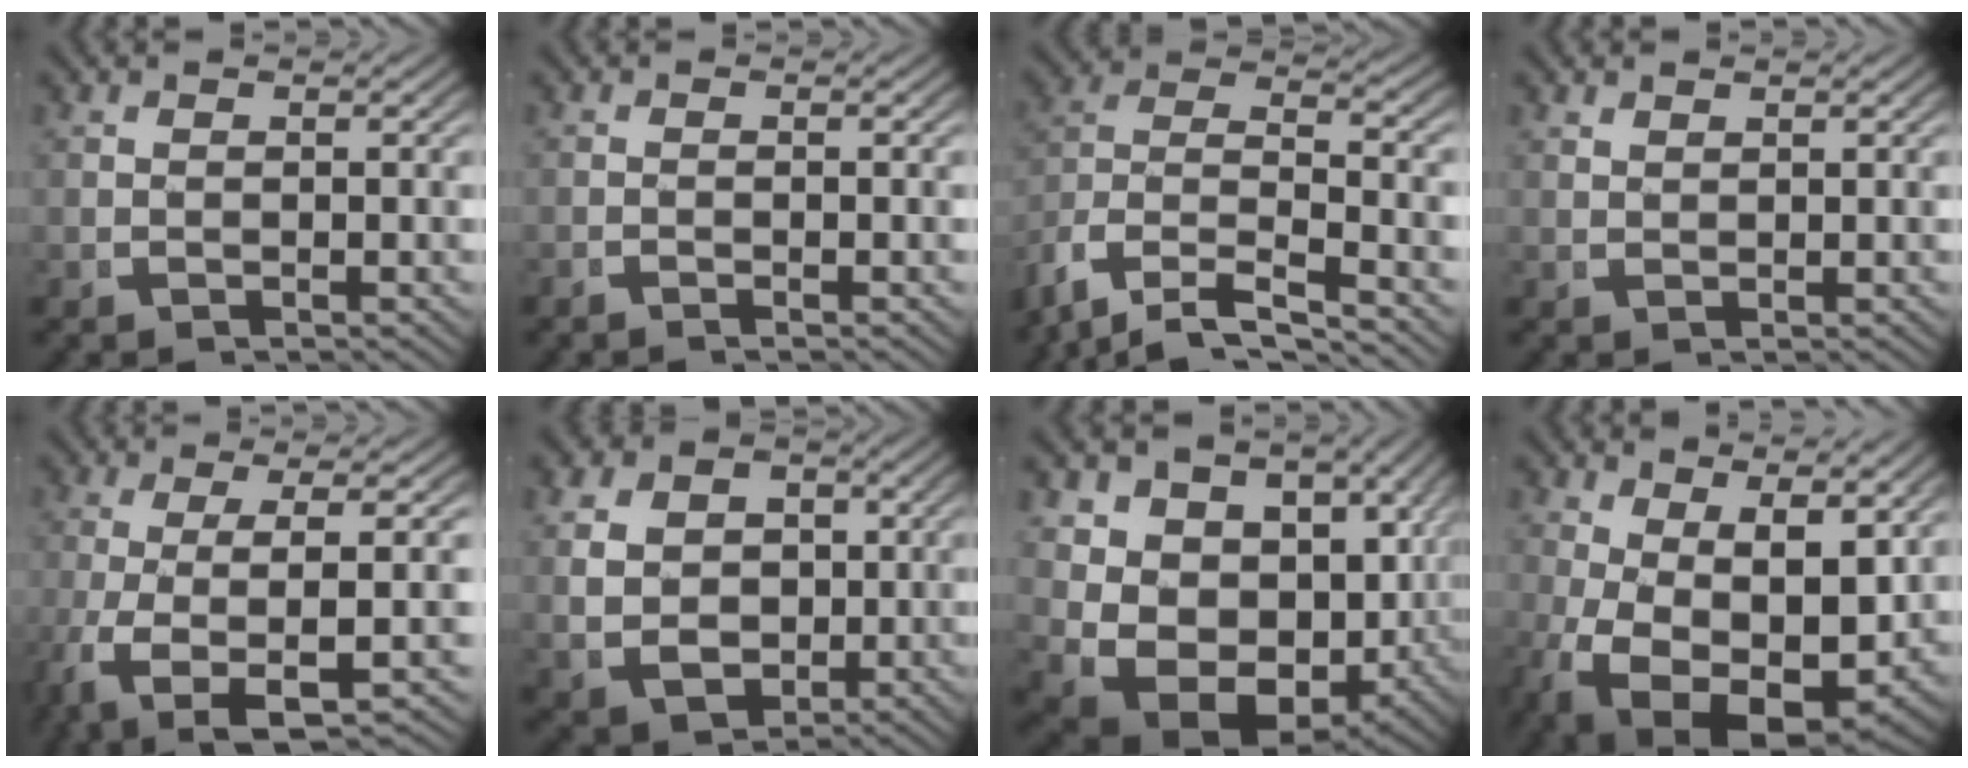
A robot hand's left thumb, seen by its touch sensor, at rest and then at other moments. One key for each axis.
{"total": 0.7, "fx": -0.6, "fy": 0.0, "fz": 0.3, "tx": -0.004, "ty": -0.001, "tz": -0.013}
{"total": 14.5, "fx": -4.2, "fy": 10.9, "fz": 8.5, "tx": -0.225, "ty": -0.058, "tz": -0.059}
{"total": 1.0, "fx": 1.0, "fy": -0.1, "fz": 0.0, "tx": 0.001, "ty": 0.000, "tz": 0.026}
{"total": 8.4, "fx": -2.6, "fy": 3.0, "fz": 7.4, "tx": -0.162, "ty": -0.028, "tz": -0.015}
{"total": 8.9, "fx": -0.2, "fy": 7.1, "fz": 5.4, "tx": -0.107, "ty": -0.032, "tz": 0.012}
{"total": 16.9, "fx": -1.6, "fy": 12.8, "fz": 10.9, "tx": -0.230, "ty": -0.079, "tz": -0.003}
{"total": 12.5, "fx": -2.7, "fy": 7.7, "fz": 9.4, "tx": -0.196, "ty": -0.068, "tz": -0.009}